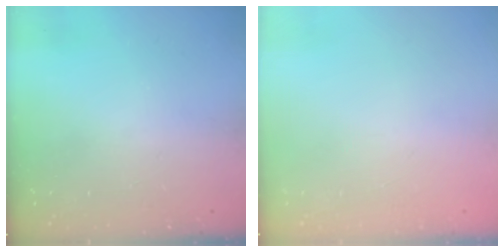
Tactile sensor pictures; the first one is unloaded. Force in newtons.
{"total": 2.7, "press": 2.6, "slide": 0.8}